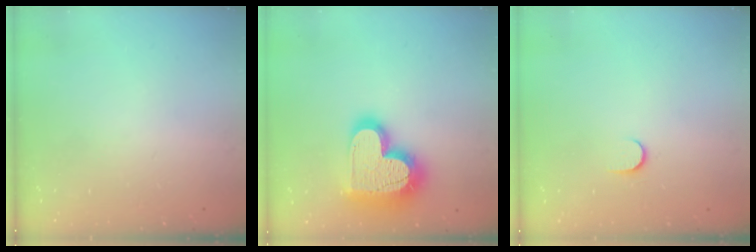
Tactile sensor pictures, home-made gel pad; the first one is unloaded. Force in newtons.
{"total": 23.3, "press": 23.2, "slide": 1.9}
{"total": 3.9, "press": 3.9, "slide": 0.5}